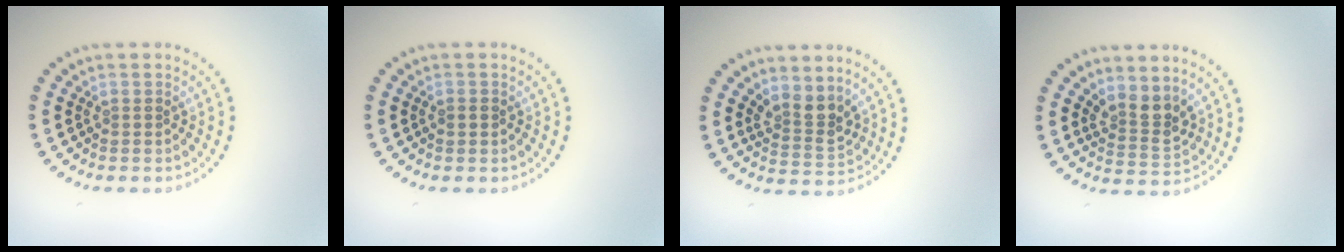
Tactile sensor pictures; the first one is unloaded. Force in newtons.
{"total": 1.0, "press": 1.0, "slide": 0.1}
{"total": 2.7, "press": 2.2, "slide": 1.5}
{"total": 2.7, "press": 2.2, "slide": 1.5}